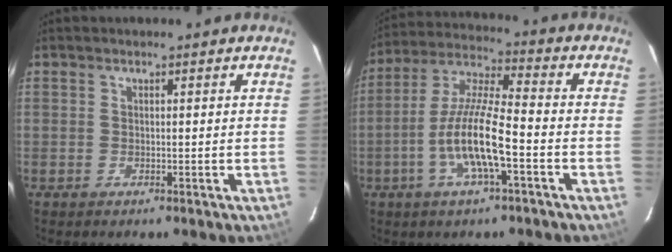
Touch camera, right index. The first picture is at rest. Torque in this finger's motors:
{"motor_torque": [0.66, -0.40, 0.79, 0.21]}